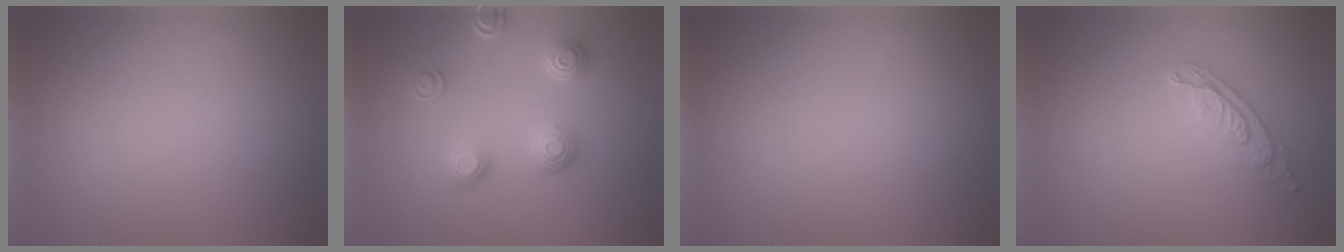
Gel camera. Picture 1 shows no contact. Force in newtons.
{"total": 3.7, "press": 2.9, "slide": 2.3}
{"total": 0.0}
{"total": 2.2, "press": 2.2, "slide": 0.3}